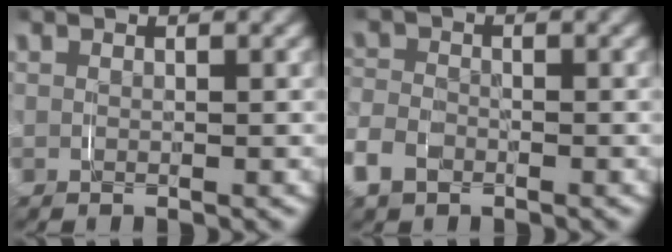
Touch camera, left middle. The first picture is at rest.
{"total": 3.3, "force": [-1.6, 2.5, 1.4], "torque": [-0.047, -0.007, -0.030]}